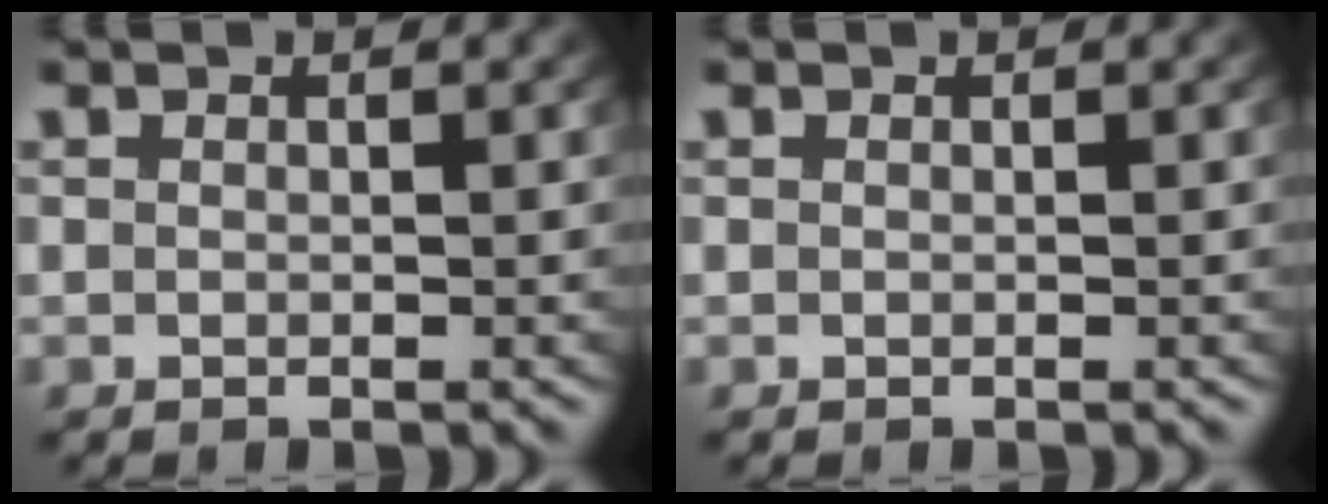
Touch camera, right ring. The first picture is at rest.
{"total": 0.0}